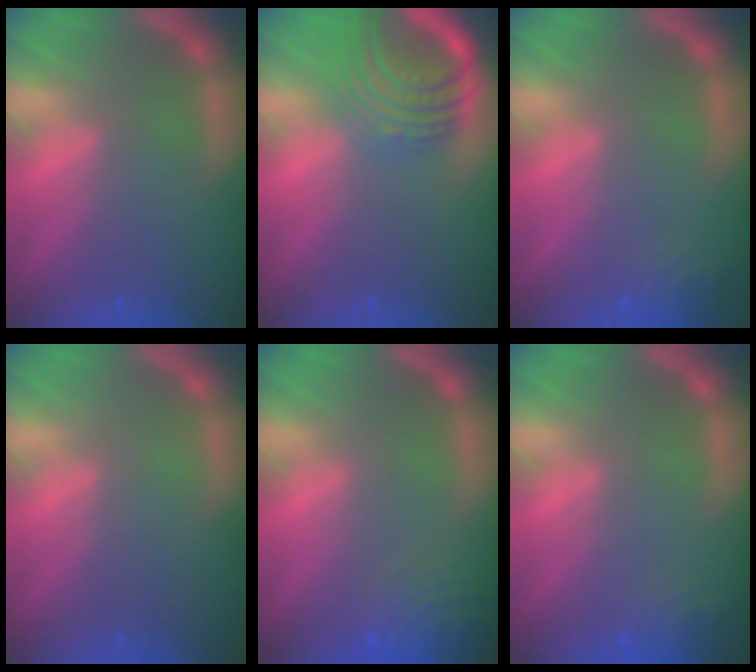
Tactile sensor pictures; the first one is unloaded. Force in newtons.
{"total": 8.1}
{"total": 2.4}
{"total": 0.0}
{"total": 9.0}
{"total": 3.0}